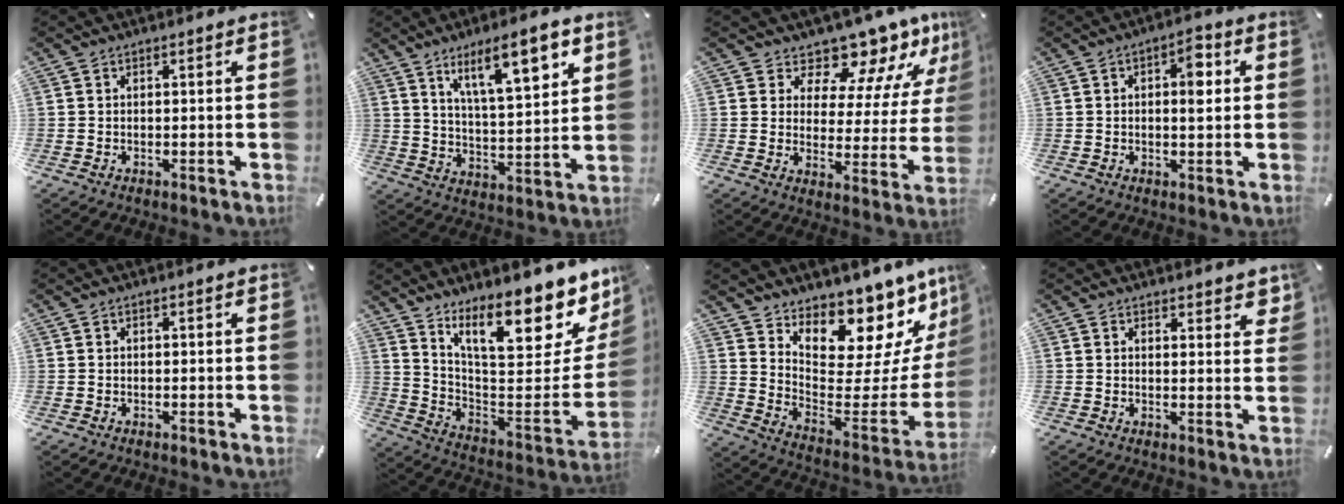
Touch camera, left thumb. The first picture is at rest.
{"total": 14.3, "force": [8.8, 4.5, 10.3], "torque": [-0.154, -0.042, 0.142]}
{"total": 12.0, "force": [10.7, 4.6, 3.0], "torque": [-0.044, -0.108, 0.183]}
{"total": 5.5, "force": [1.1, 2.6, 4.7], "torque": [-0.056, -0.006, 0.008]}
{"total": 0.0}
{"total": 20.7, "force": [14.4, 7.1, 13.0], "torque": [-0.171, -0.118, 0.236]}
{"total": 14.7, "force": [12.6, 6.4, 3.9], "torque": [-0.029, -0.130, 0.206]}
{"total": 3.0, "force": [2.4, 1.6, 0.8], "torque": [0.002, -0.016, 0.039]}